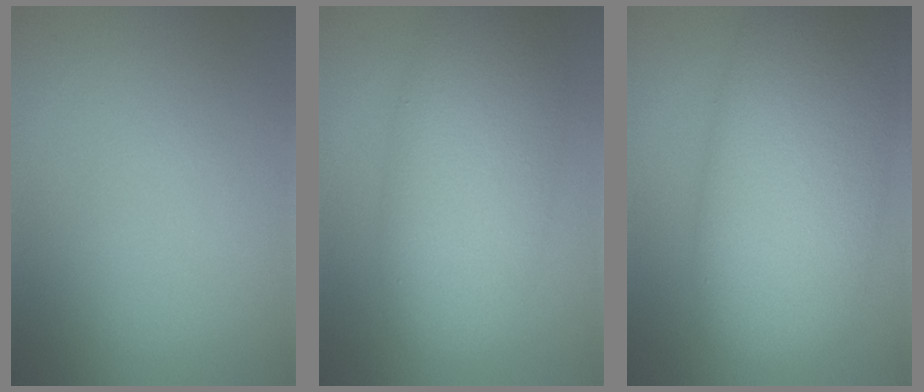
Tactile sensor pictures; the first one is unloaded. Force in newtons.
{"total": 8.8, "press": 8.8, "slide": 0.2}
{"total": 12.3, "press": 12.3, "slide": 0.3}